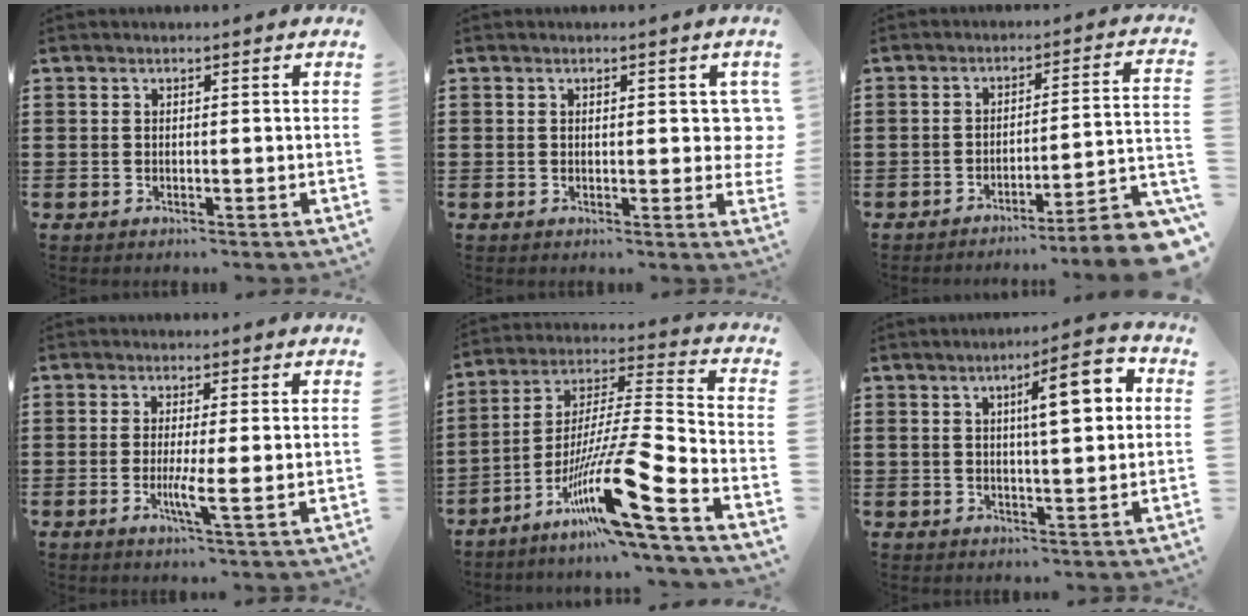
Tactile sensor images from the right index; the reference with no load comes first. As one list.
[{"total": 3.4, "force": [0.5, 1.6, 3.0], "torque": [-0.035, -0.001, 0.002]}, {"total": 5.2, "force": [-4.0, -0.4, 3.3], "torque": [-0.055, -0.020, -0.082]}, {"total": 4.5, "force": [-0.7, 0.2, 4.4], "torque": [-0.077, -0.009, -0.012]}, {"total": 15.6, "force": [-9.5, 0.3, 12.4], "torque": [-0.234, -0.003, -0.175]}, {"total": 8.6, "force": [2.3, 2.2, 8.0], "torque": [-0.125, -0.002, 0.029]}]